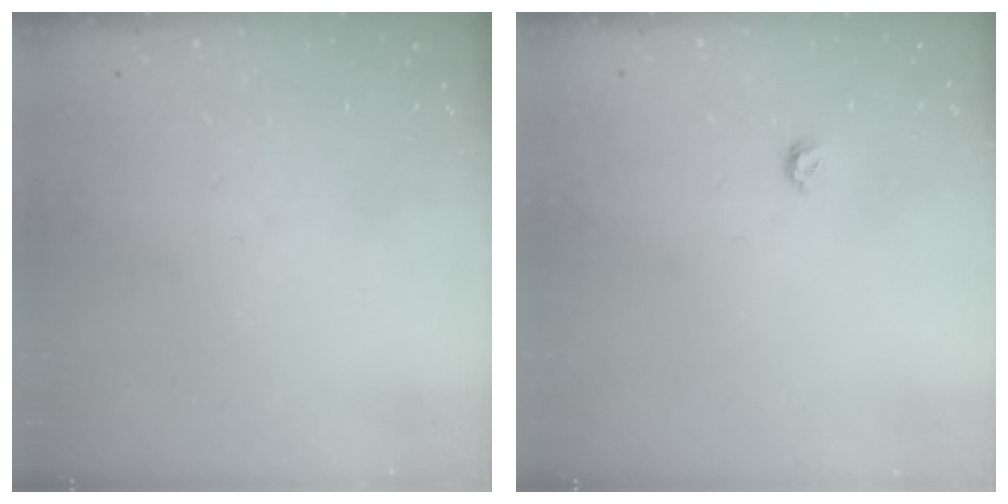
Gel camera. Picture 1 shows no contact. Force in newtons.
{"total": 3.8, "press": 3.7, "slide": 0.6}